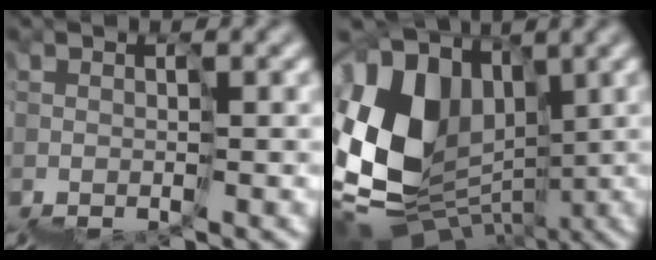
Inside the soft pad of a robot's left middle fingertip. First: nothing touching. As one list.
[{"total": 9.6, "force": [3.5, 7.5, 4.9], "torque": [-0.119, 0.037, 0.054]}]